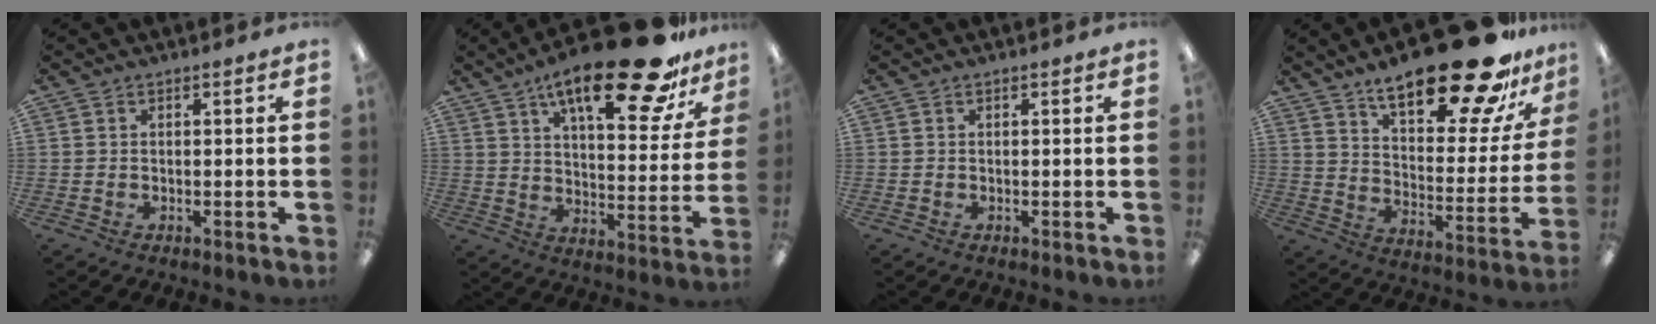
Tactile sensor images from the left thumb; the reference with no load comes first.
{"total": 23.4, "force": [15.5, 7.6, 15.9], "torque": [-0.238, -0.090, 0.250]}
{"total": 0.0}
{"total": 26.1, "force": [19.5, 8.1, 15.2], "torque": [-0.212, -0.131, 0.316]}